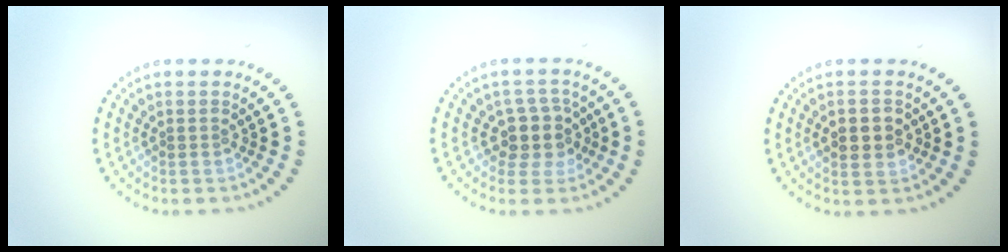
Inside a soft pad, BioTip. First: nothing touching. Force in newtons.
{"total": 2.9, "press": 2.5, "slide": 1.5}
{"total": 2.6, "press": 2.6, "slide": 0.2}